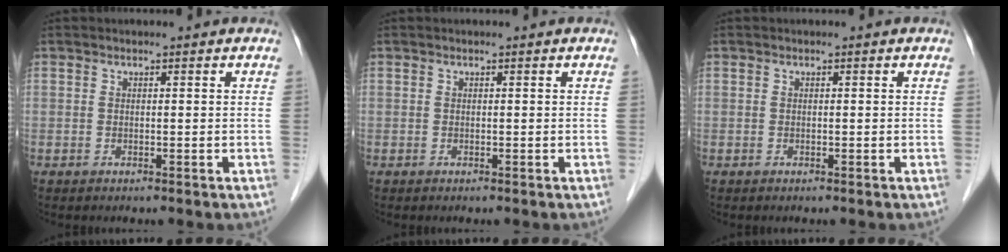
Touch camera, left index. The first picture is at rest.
{"total": 0.0}
{"total": 0.0}